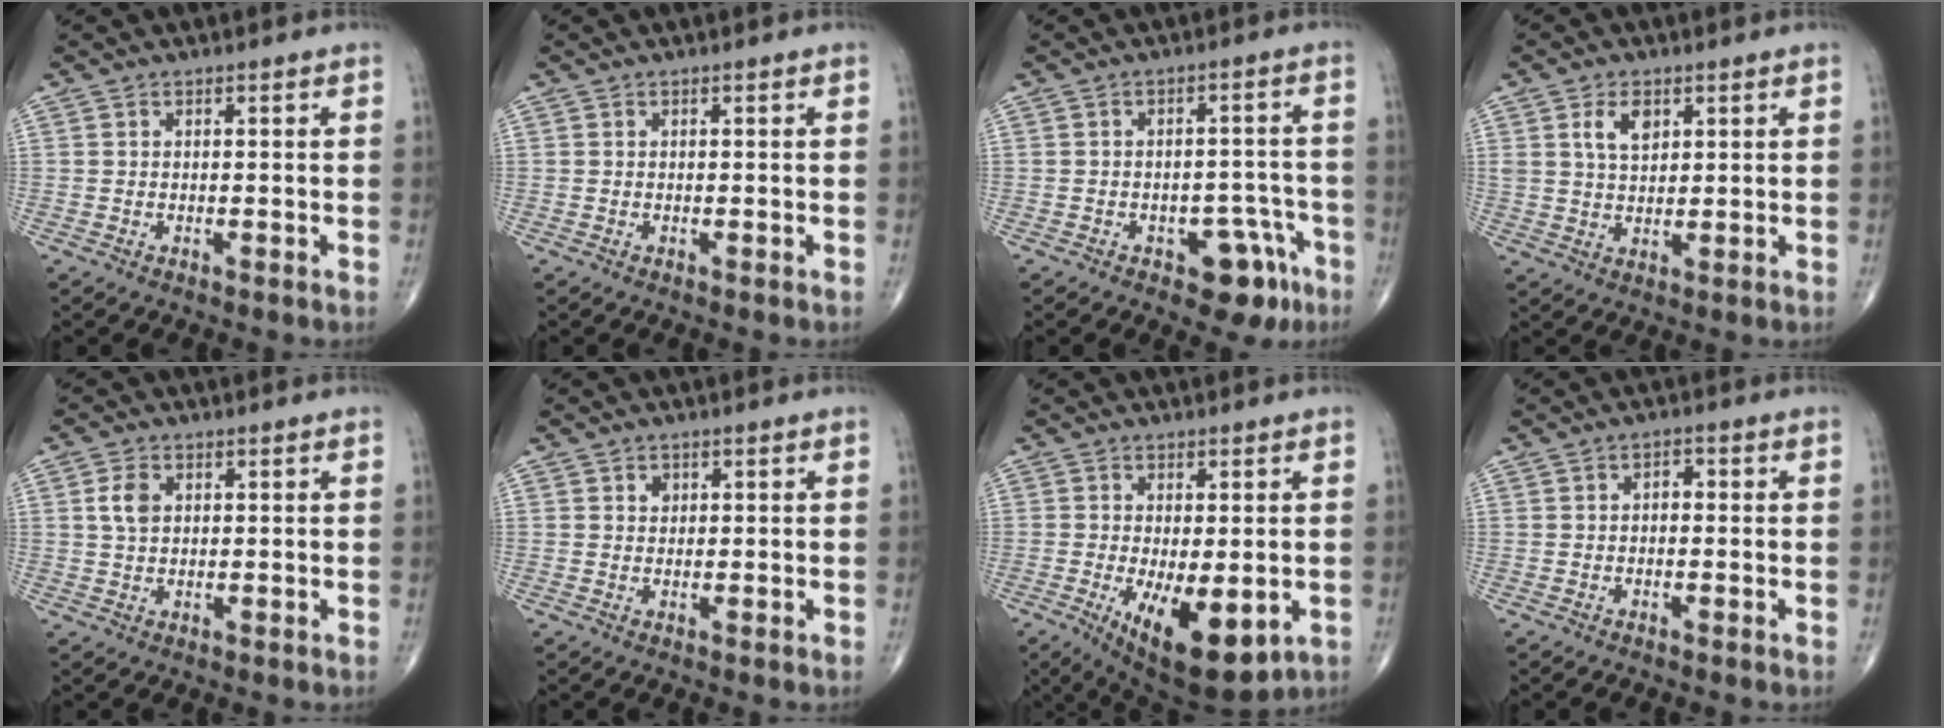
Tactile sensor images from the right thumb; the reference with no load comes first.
{"total": 0.0}
{"total": 7.9, "force": [-4.4, 4.3, 4.9], "torque": [-0.025, 0.037, -0.053]}
{"total": 5.1, "force": [2.2, 3.0, 3.5], "torque": [-0.051, -0.012, 0.044]}
{"total": 3.8, "force": [1.0, 2.6, 2.6], "torque": [-0.048, -0.001, 0.018]}
{"total": 1.6, "force": [0.7, 1.3, 0.6], "torque": [0.001, -0.002, 0.008]}
{"total": 13.2, "force": [-4.3, 5.6, 11.2], "torque": [-0.170, -0.021, -0.050]}
{"total": 1.9, "force": [0.0, 1.3, 1.4], "torque": [-0.012, 0.008, -0.006]}